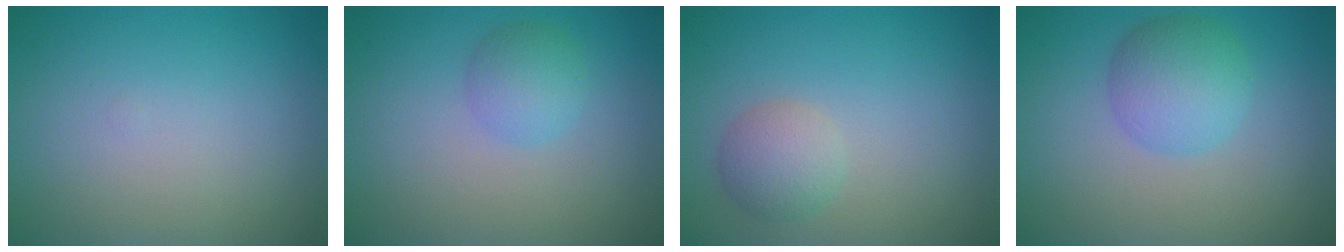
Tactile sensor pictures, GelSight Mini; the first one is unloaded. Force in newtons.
{"total": 2.3, "press": 2.3, "slide": 0.1}
{"total": 1.9, "press": 1.9, "slide": 0.1}
{"total": 4.0, "press": 4.0, "slide": 0.0}